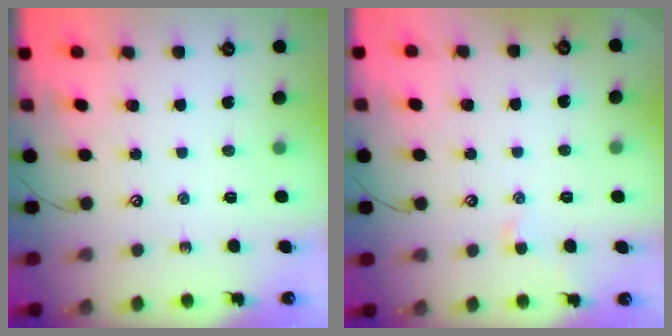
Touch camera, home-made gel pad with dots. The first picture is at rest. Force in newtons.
{"total": 0.7, "press": 0.5, "slide": 0.5}